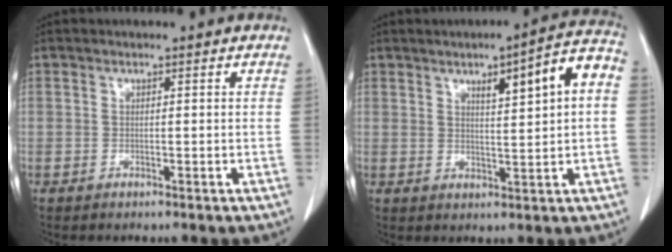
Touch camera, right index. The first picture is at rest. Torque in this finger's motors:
{"motor_torque": [0.82, 0.40, 0.17, 0.04]}